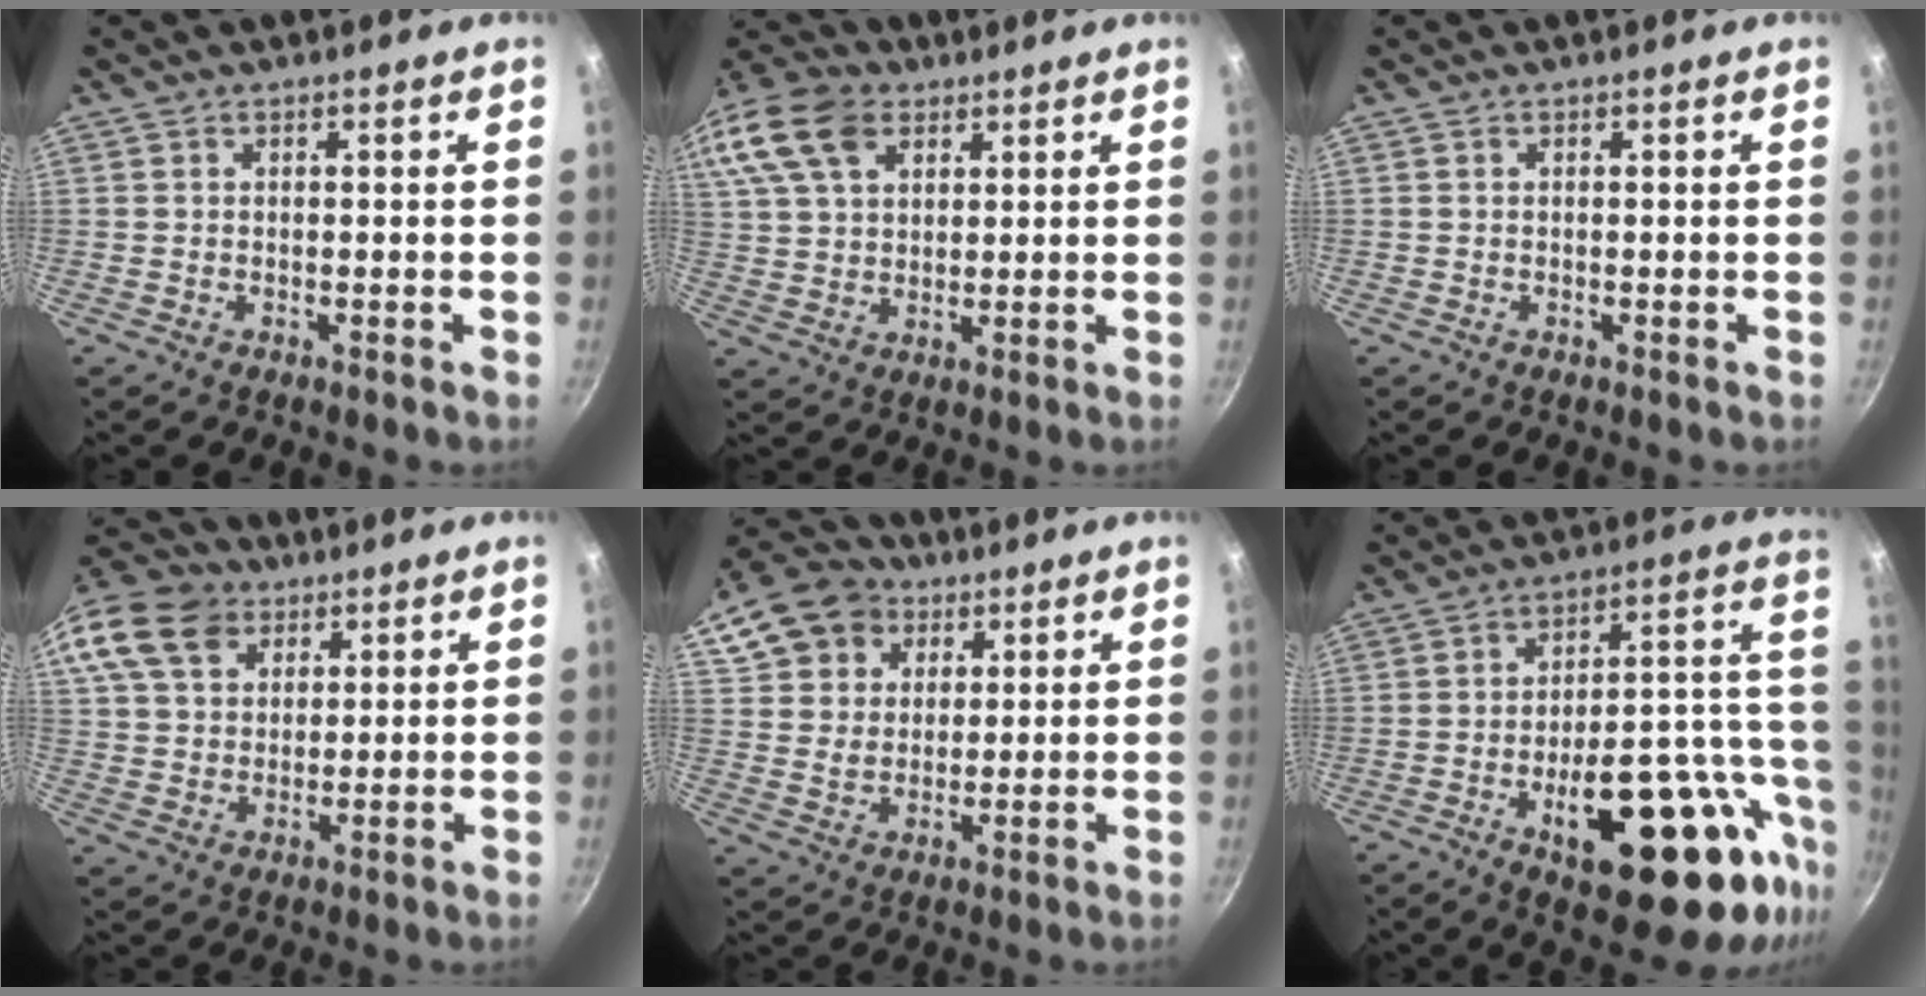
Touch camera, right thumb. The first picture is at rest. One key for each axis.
{"total": 19.7, "fx": 9.3, "fy": 13.2, "fz": 11.3, "tx": -0.258, "ty": 0.031, "tz": 0.171}
{"total": 0.0}
{"total": 18.0, "fx": 10.0, "fy": 12.7, "fz": 7.9, "tx": -0.169, "ty": 0.012, "tz": 0.181}
{"total": 14.8, "fx": 7.3, "fy": 11.5, "fz": 6.0, "tx": -0.104, "ty": 0.008, "tz": 0.126}
{"total": 25.5, "fx": -9.0, "fy": 10.9, "fz": 21.2, "tx": -0.248, "ty": 0.038, "tz": -0.120}